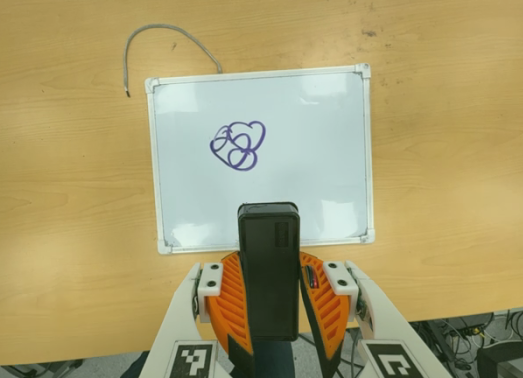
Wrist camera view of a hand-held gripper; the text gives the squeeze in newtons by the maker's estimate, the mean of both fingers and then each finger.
{"total": 10.3, "left": 8.6, "right": 12.0}